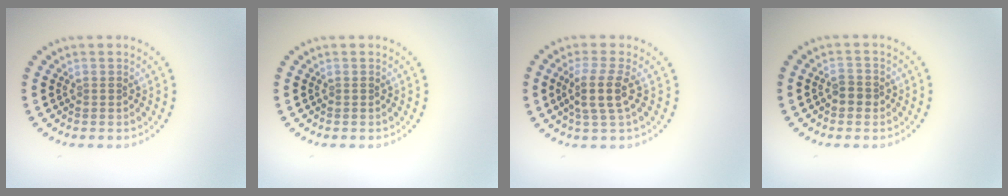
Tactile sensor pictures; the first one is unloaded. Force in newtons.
{"total": 0.0}
{"total": 3.0, "press": 2.3, "slide": 1.8}
{"total": 1.5, "press": 1.5, "slide": 0.3}